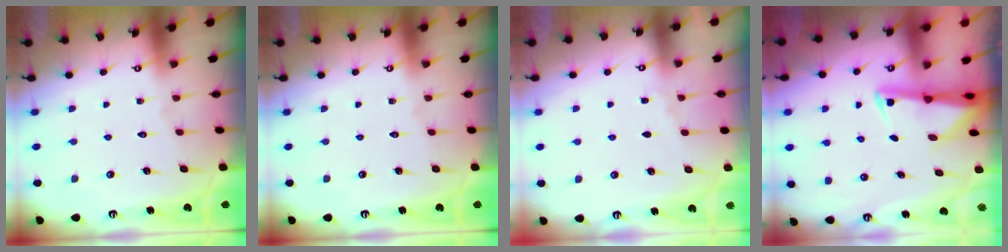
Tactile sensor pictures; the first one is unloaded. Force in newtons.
{"total": 0.0}
{"total": 2.5, "press": 2.4, "slide": 0.4}
{"total": 2.2, "press": 2.2, "slide": 0.5}